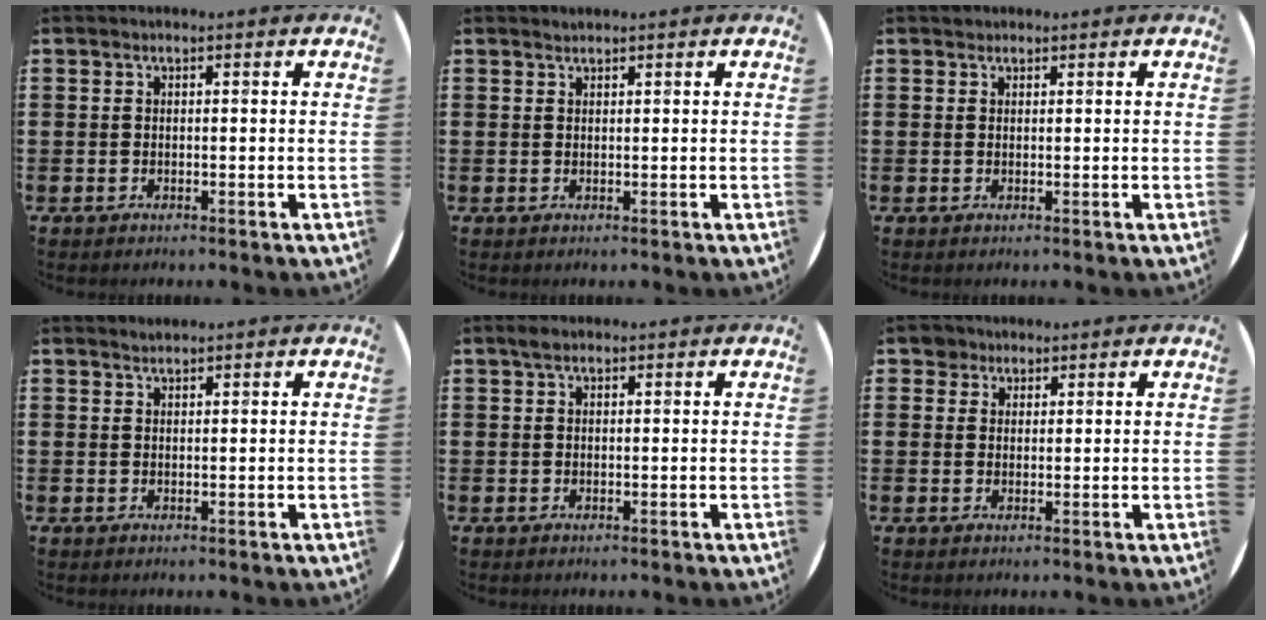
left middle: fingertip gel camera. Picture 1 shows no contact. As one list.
[{"total": 0.6, "force": [0.6, 0.0, 0.0], "torque": [-0.001, 0.001, 0.012]}, {"total": 0.6, "force": [0.6, 0.2, -0.1], "torque": [0.010, 0.001, 0.009]}, {"total": 0.9, "force": [0.9, 0.0, 0.0], "torque": [-0.002, -0.001, 0.017]}, {"total": 1.2, "force": [0.8, 0.7, 0.6], "torque": [-0.006, 0.002, 0.013]}, {"total": 2.4, "force": [1.9, 1.5, 0.1], "torque": [-0.001, 0.004, 0.035]}]